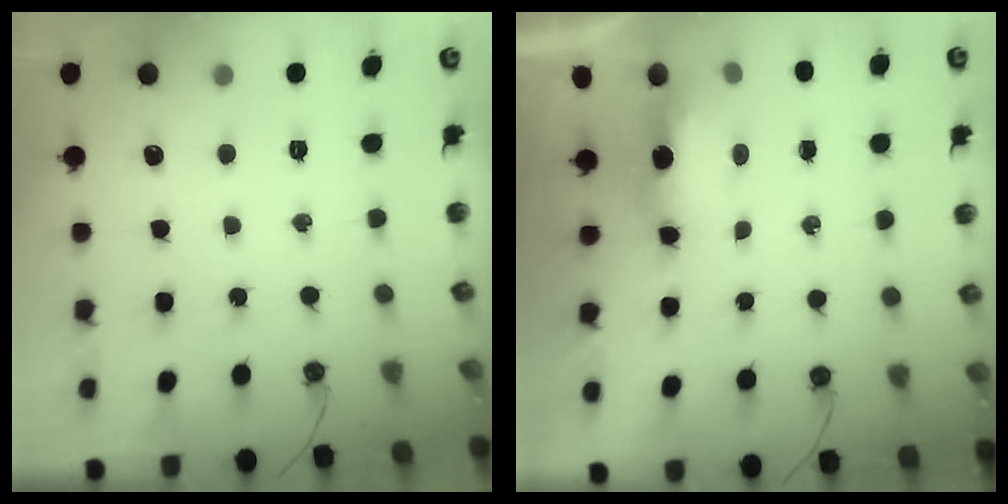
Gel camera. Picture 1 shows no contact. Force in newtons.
{"total": 7.0, "press": 6.1, "slide": 3.3}